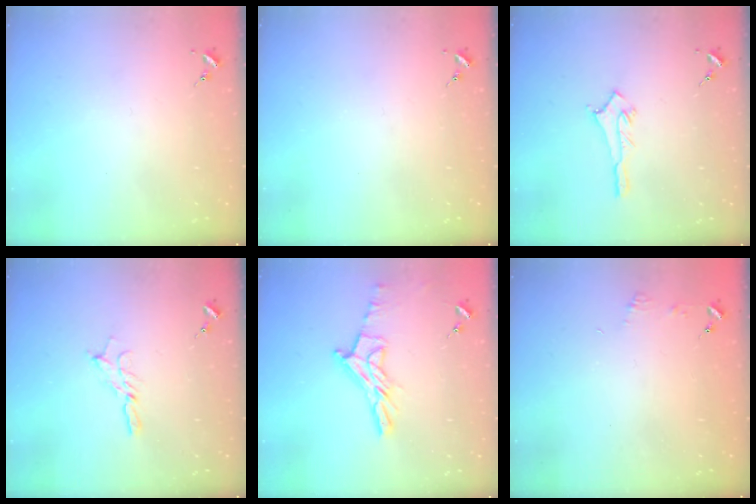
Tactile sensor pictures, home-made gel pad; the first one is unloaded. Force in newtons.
{"total": 0.0}
{"total": 3.8, "press": 3.8, "slide": 0.5}
{"total": 5.6, "press": 5.6, "slide": 0.3}
{"total": 12.0, "press": 12.0, "slide": 1.0}
{"total": 4.5, "press": 4.4, "slide": 0.5}